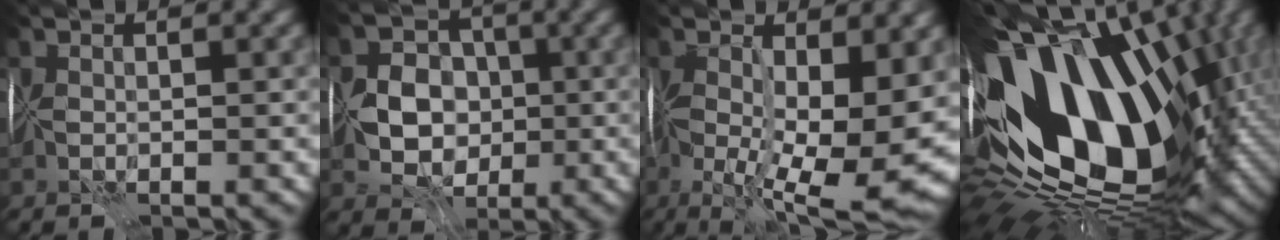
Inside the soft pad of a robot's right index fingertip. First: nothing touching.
{"total": 5.6, "force": [-1.1, 4.7, 3.0], "torque": [-0.032, -0.003, -0.040]}
{"total": 12.0, "force": [-1.0, 4.5, 11.1], "torque": [-0.178, -0.024, -0.011]}
{"total": 18.2, "force": [-0.3, 10.3, 15.1], "torque": [-0.272, -0.036, 0.003]}